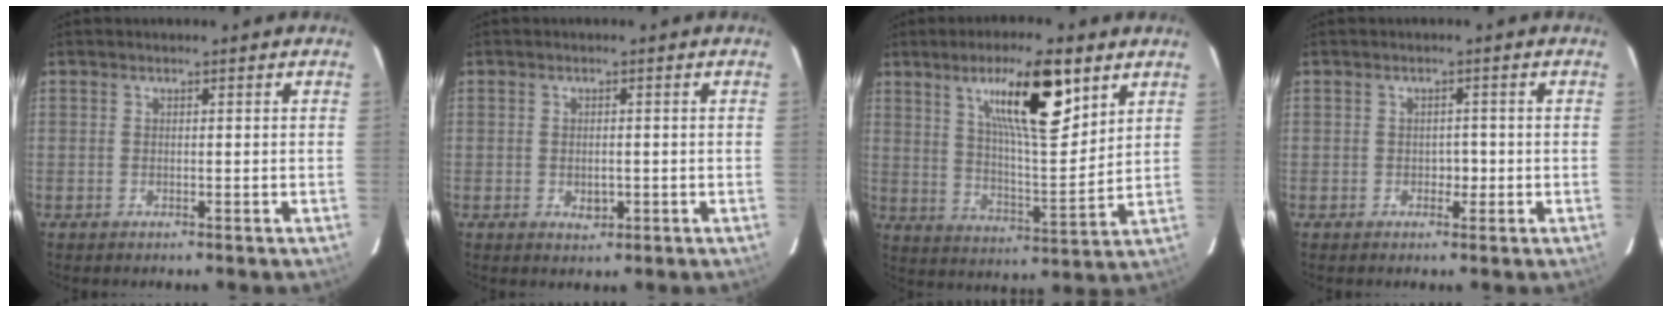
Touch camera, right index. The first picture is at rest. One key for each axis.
{"total": 2.1, "fx": -0.4, "fy": 1.2, "fz": 1.7, "tx": -0.031, "ty": -0.001, "tz": -0.001}
{"total": 14.3, "fx": 7.6, "fy": 2.4, "fz": 11.9, "tx": -0.201, "ty": 0.001, "tz": 0.131}
{"total": 1.5, "fx": -0.5, "fy": 1.1, "fz": 1.0, "tx": -0.012, "ty": 0.004, "tz": -0.006}